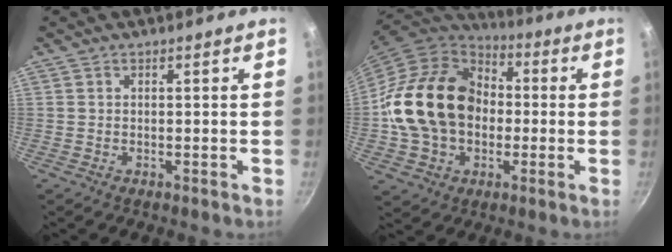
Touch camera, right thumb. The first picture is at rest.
{"total": 21.1, "force": [-0.2, 16.4, 13.3], "torque": [-0.209, 0.040, -0.005]}